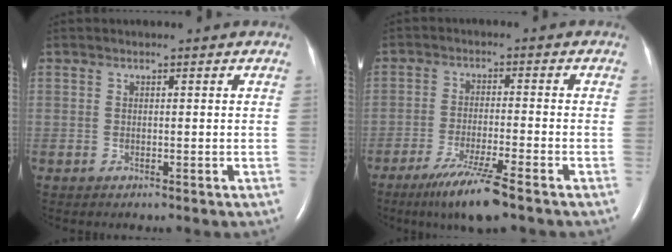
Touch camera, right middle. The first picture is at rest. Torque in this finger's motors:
{"motor_torque": [0.86, -0.71, 0.17, 0.06]}